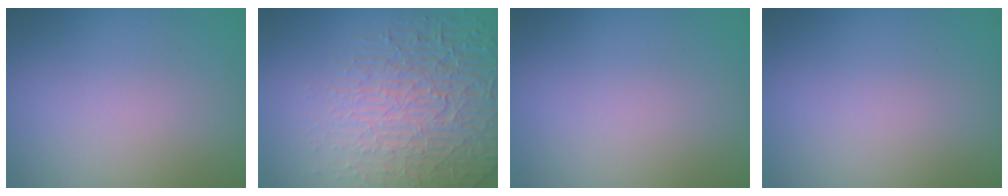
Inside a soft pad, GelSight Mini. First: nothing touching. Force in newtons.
{"total": 9.0, "press": 6.1, "slide": 6.6}
{"total": 0.0}
{"total": 0.0}